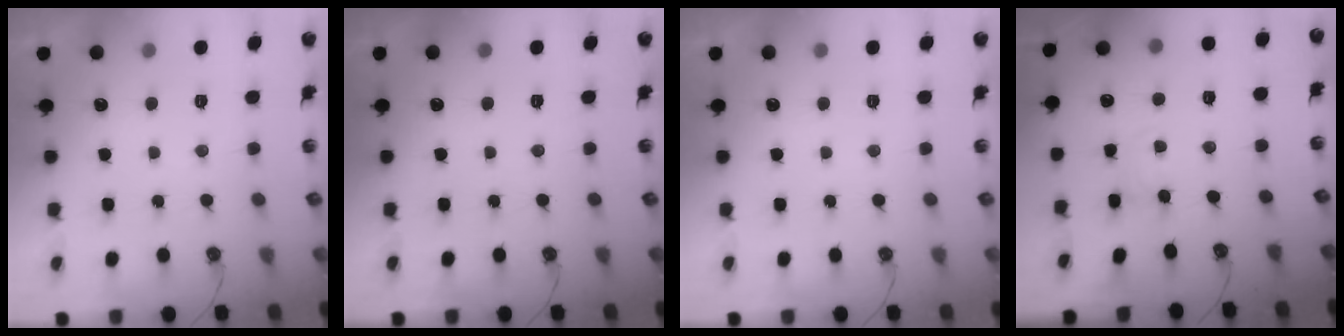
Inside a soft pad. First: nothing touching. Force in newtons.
{"total": 0.0}
{"total": 0.0}
{"total": 1.9, "press": 1.9, "slide": 0.2}